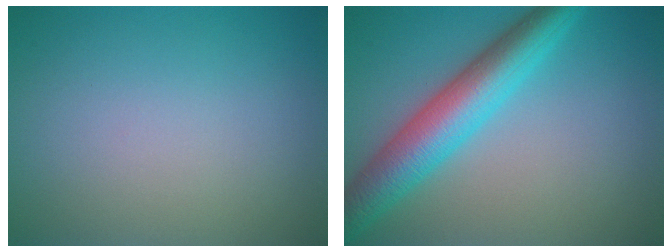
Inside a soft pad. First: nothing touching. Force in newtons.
{"total": 7.0, "press": 7.0, "slide": 0.1}